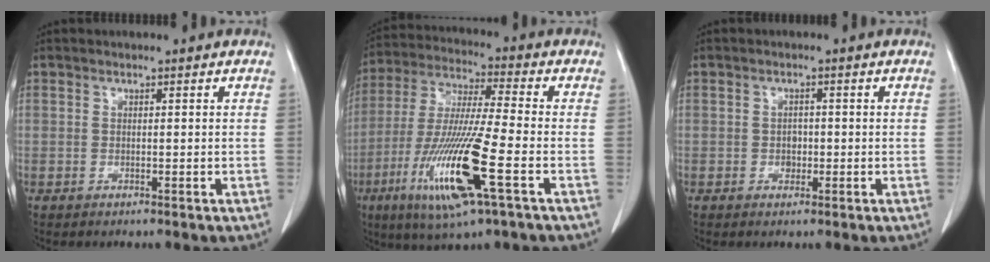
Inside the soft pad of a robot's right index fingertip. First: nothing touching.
{"total": 16.8, "force": [-6.2, 0.7, 15.6], "torque": [-0.323, -0.027, -0.115]}
{"total": 1.6, "force": [-0.3, 1.3, 0.9], "torque": [-0.012, 0.004, -0.003]}